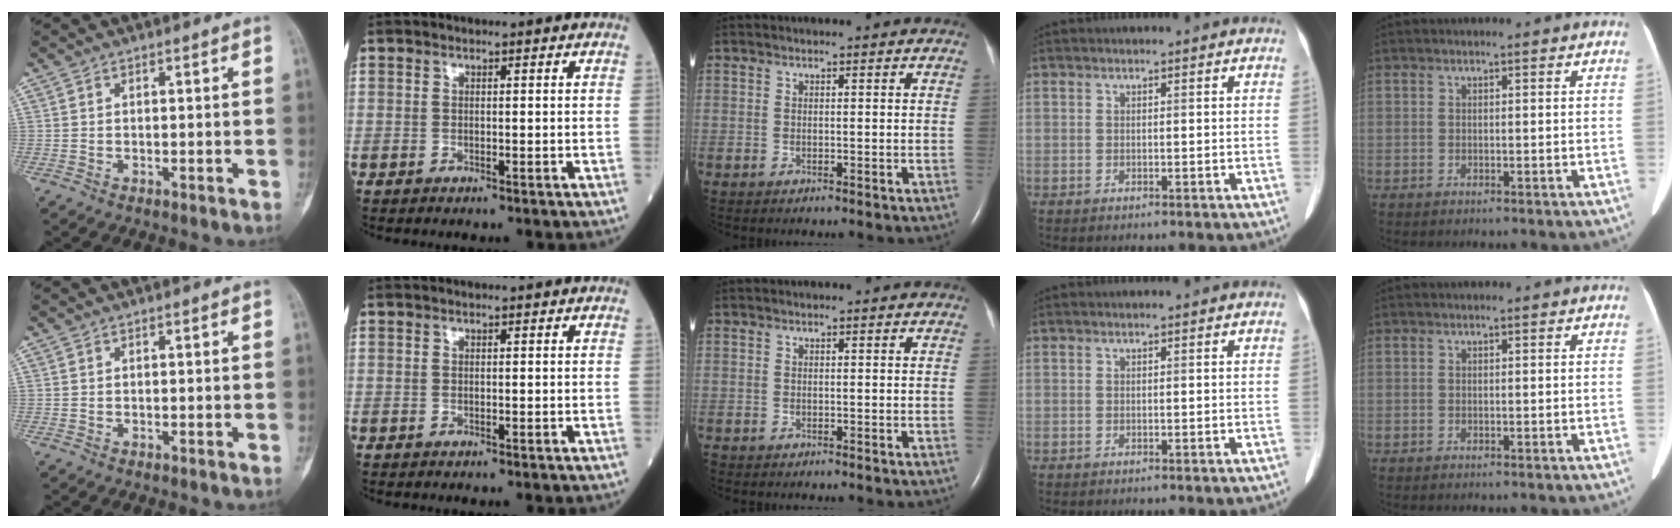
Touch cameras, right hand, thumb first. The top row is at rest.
{}